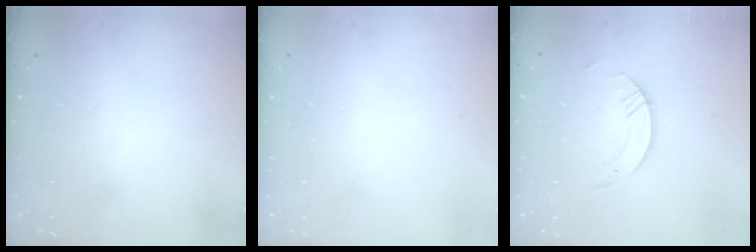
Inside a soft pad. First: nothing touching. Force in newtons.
{"total": 0.0}
{"total": 3.7, "press": 3.7, "slide": 0.3}